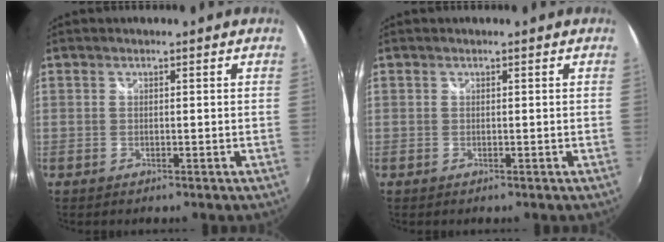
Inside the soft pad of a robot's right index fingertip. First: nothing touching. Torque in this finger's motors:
{"motor_torque": [0.39, 0.39, 0.00, 0.00]}